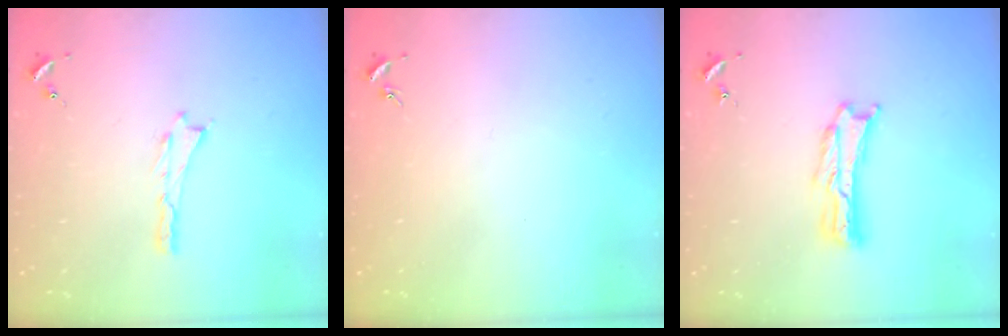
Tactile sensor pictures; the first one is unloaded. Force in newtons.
{"total": 0.0}
{"total": 1.6, "press": 1.6, "slide": 0.3}